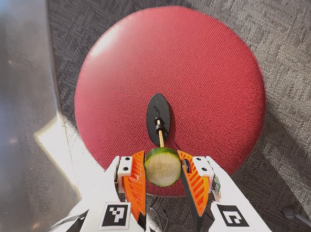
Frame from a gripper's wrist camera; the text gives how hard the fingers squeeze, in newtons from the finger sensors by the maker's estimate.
{"total": 13.1, "left": 13.0, "right": 13.2}